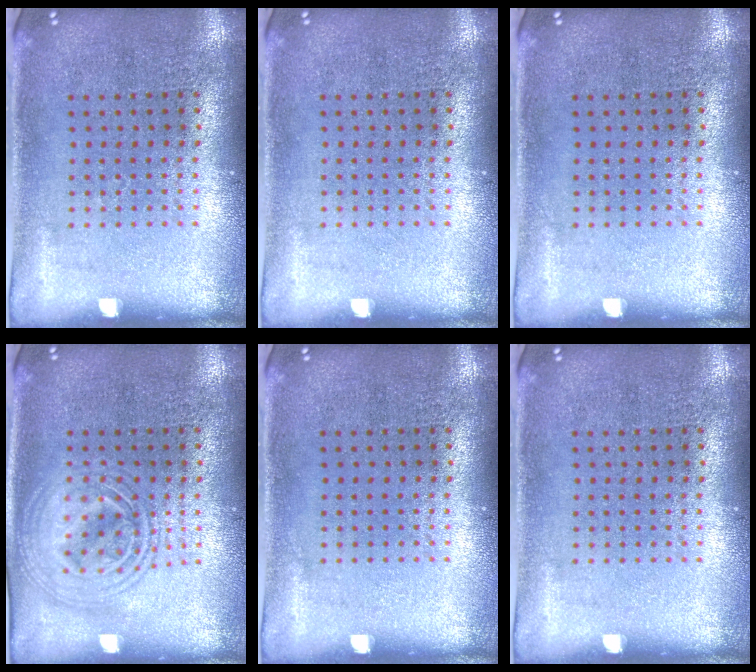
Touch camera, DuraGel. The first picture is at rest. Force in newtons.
{"total": 0.0}
{"total": 0.0}
{"total": 2.7, "press": 2.7, "slide": 0.3}
{"total": 0.0}
{"total": 0.0}